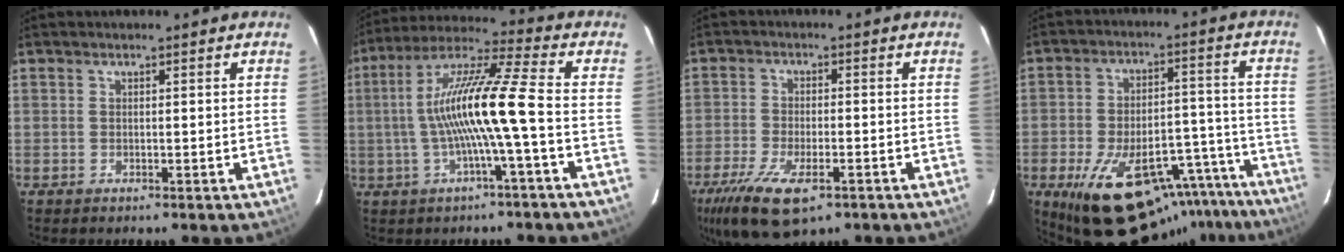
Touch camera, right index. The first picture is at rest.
{"total": 13.8, "force": [-2.0, -0.7, 13.6], "torque": [-0.254, 0.010, -0.036]}
{"total": 13.9, "force": [-8.4, 5.4, 9.7], "torque": [-0.217, -0.046, -0.145]}
{"total": 24.7, "force": [-17.8, 10.6, 13.3], "torque": [-0.206, 0.025, -0.224]}